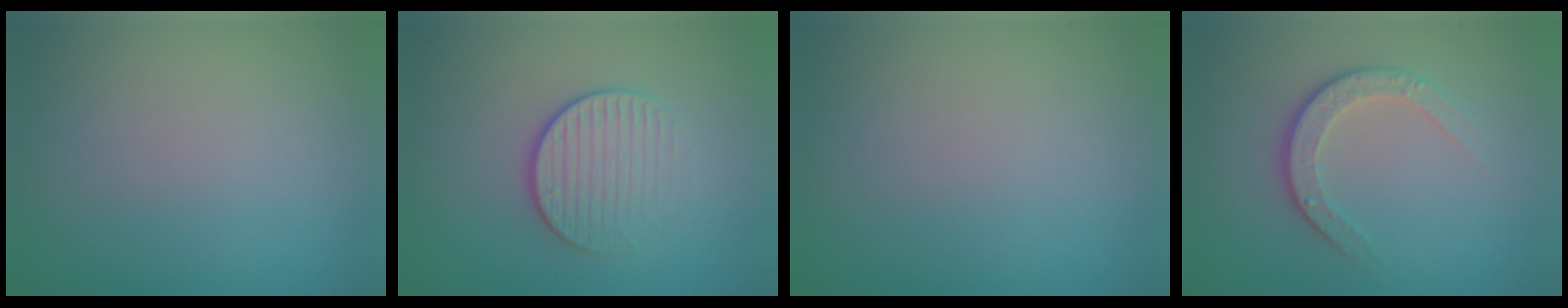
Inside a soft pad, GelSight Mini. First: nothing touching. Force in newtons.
{"total": 3.6, "press": 2.6, "slide": 2.5}
{"total": 0.0}
{"total": 3.6, "press": 2.7, "slide": 2.5}